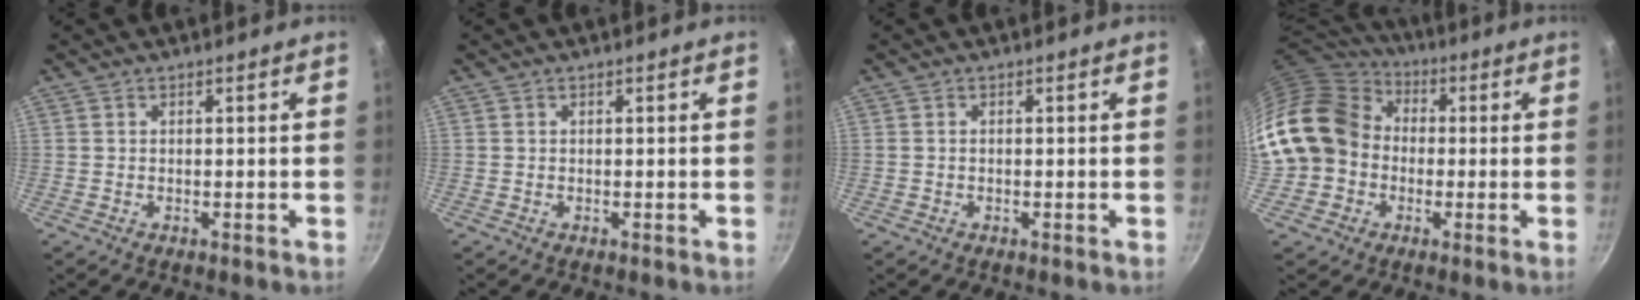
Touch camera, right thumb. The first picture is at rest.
{"total": 0.0}
{"total": 0.0}
{"total": 19.1, "force": [-0.5, 16.3, 9.9], "torque": [-0.181, 0.052, -0.012]}